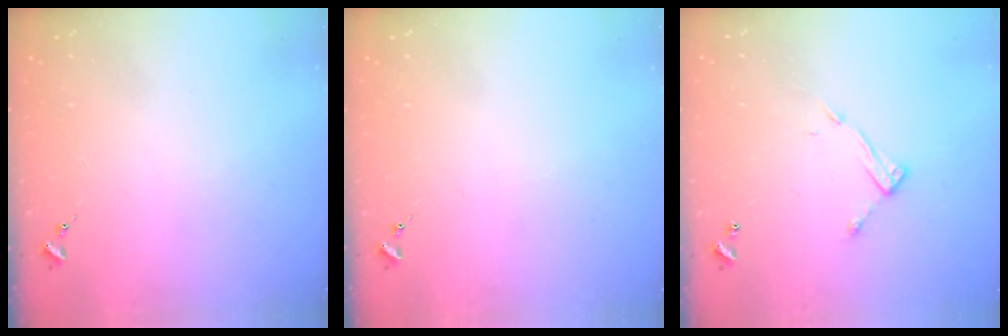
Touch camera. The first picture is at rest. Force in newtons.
{"total": 0.0}
{"total": 8.6, "press": 8.6, "slide": 0.4}